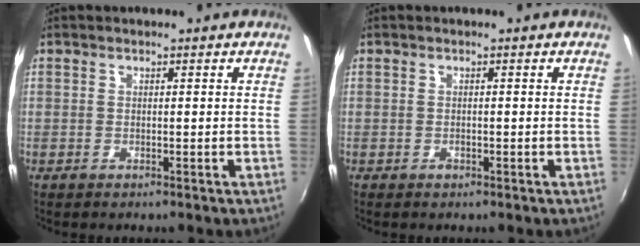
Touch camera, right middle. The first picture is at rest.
{"total": 0.8, "force": [-0.5, 0.5, 0.2], "torque": [-0.004, -0.002, -0.010]}